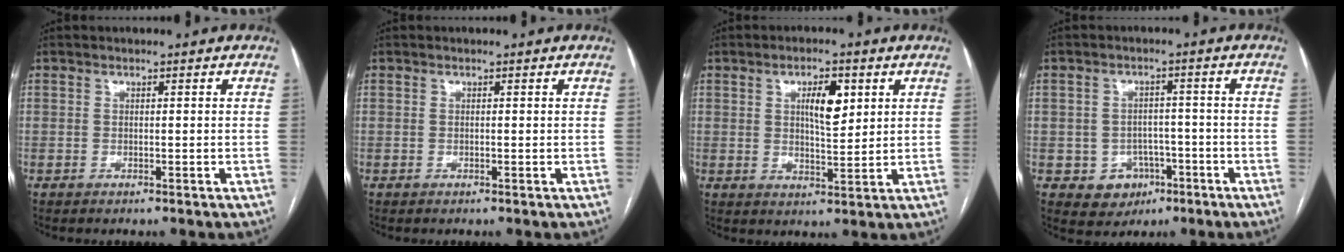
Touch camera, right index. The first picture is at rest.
{"total": 0.0}
{"total": 5.9, "force": [2.1, 1.9, 5.2], "torque": [-0.088, 0.003, 0.038]}
{"total": 5.5, "force": [-2.3, 4.9, 1.3], "torque": [-0.014, 0.009, -0.021]}